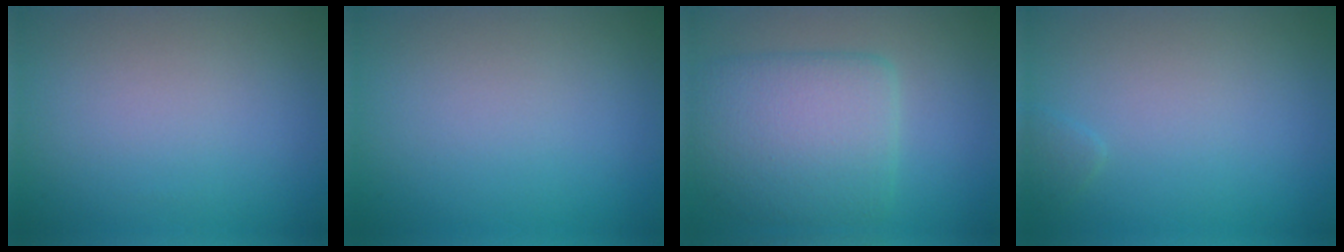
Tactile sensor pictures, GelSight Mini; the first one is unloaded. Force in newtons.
{"total": 0.0}
{"total": 6.6, "press": 6.6, "slide": 0.3}
{"total": 0.7, "press": 0.7, "slide": 0.0}